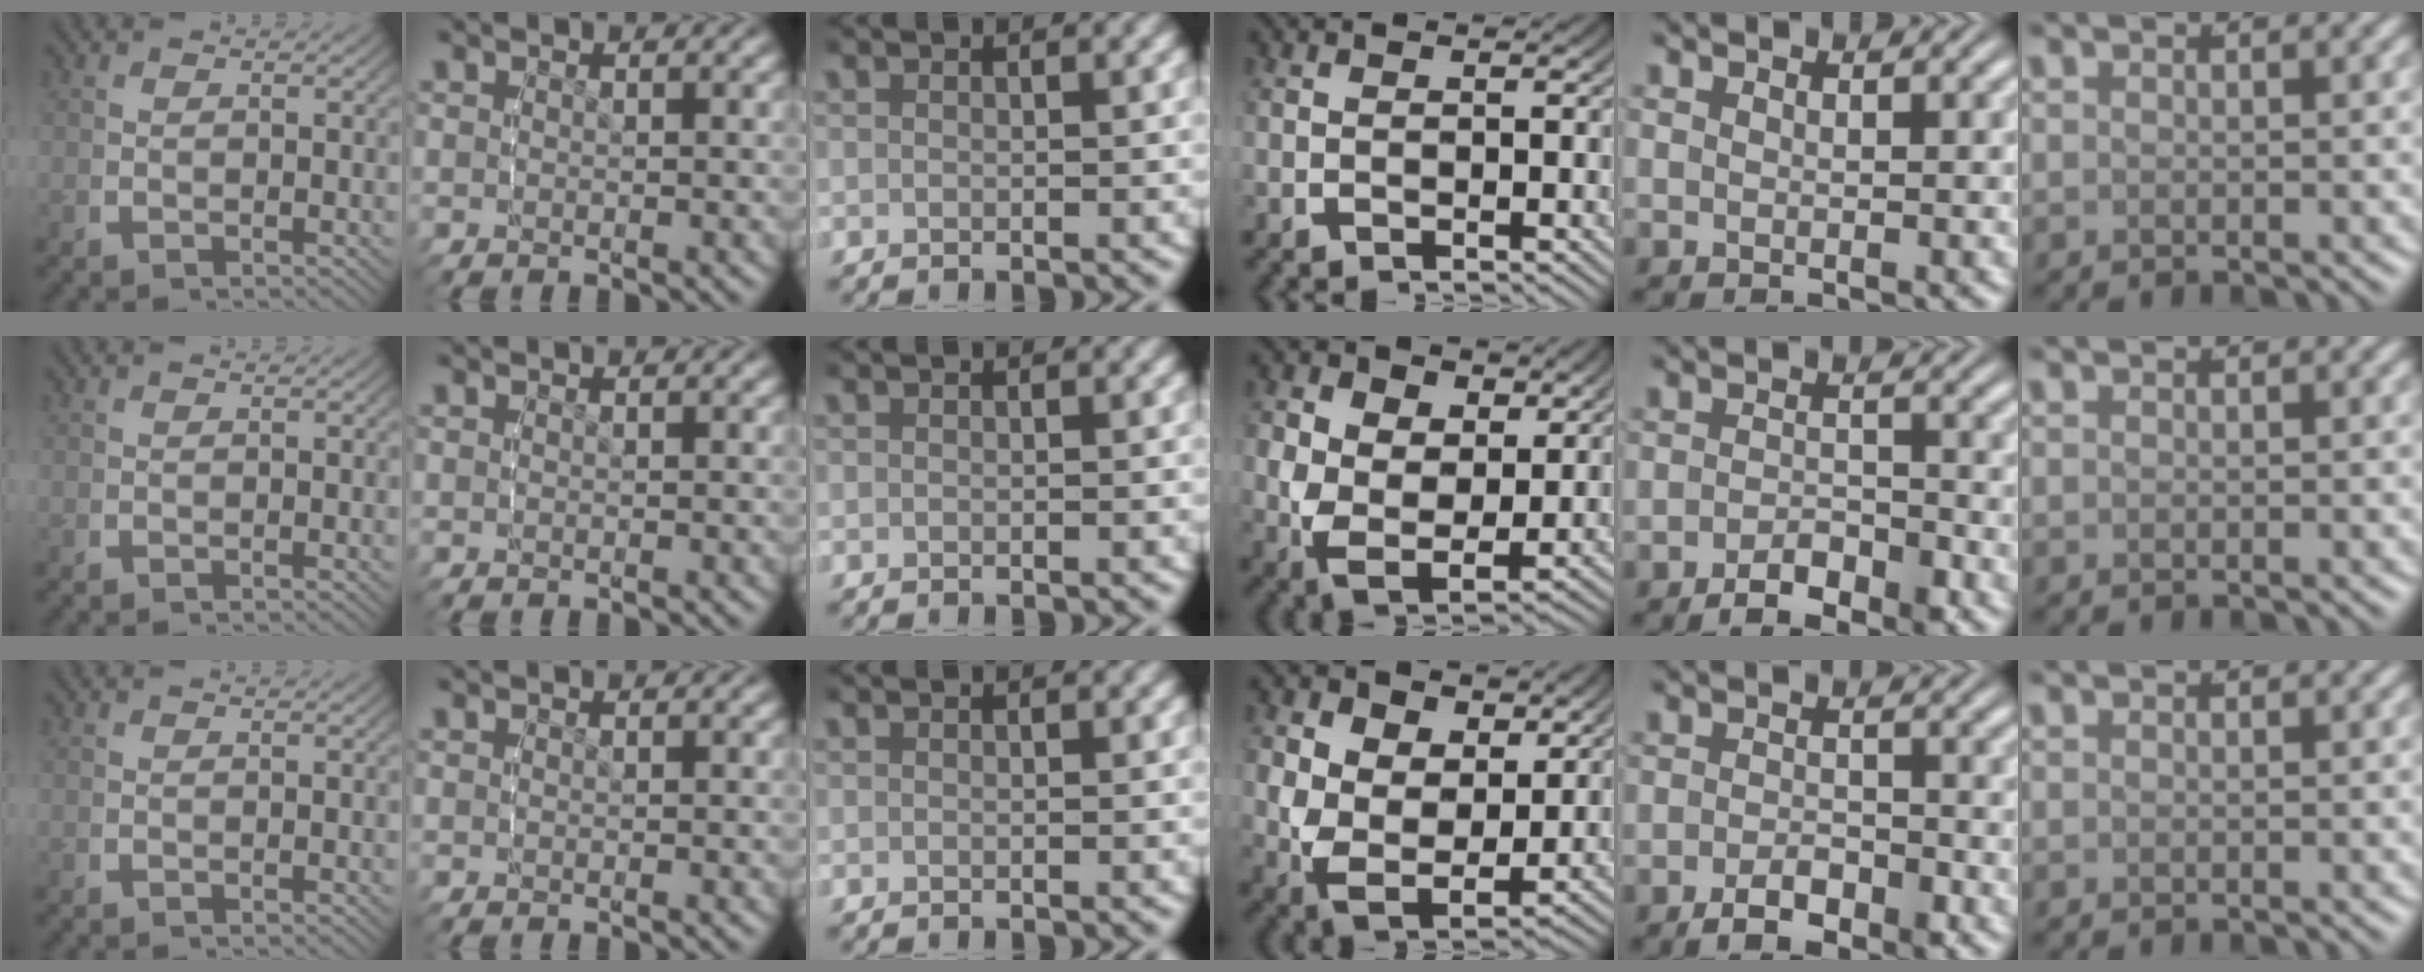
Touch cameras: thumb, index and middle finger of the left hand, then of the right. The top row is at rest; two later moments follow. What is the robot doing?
{"motion": "lift_and_place", "object": "air blower"}